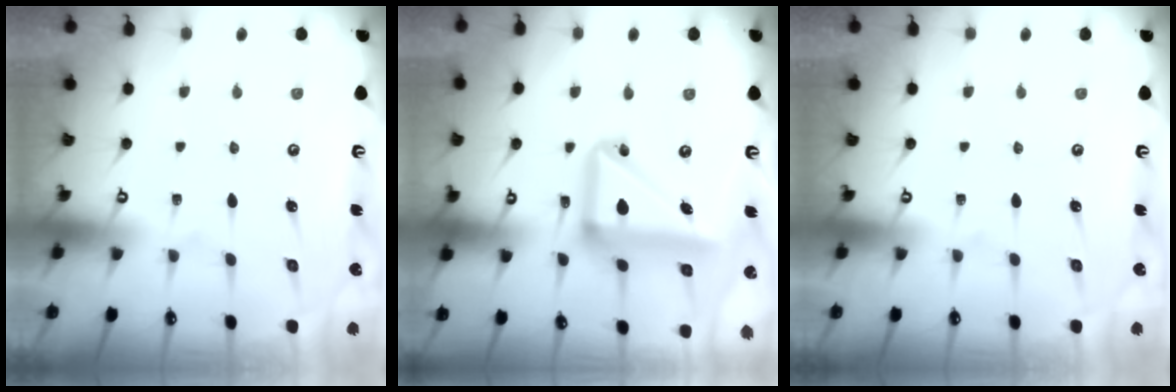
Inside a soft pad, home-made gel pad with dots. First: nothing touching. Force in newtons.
{"total": 14.9, "press": 14.7, "slide": 2.3}
{"total": 0.0}